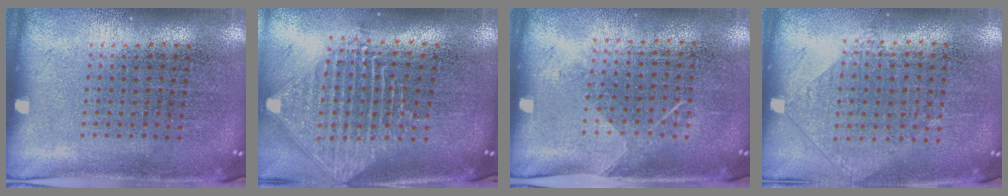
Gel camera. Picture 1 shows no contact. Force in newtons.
{"total": 2.4, "press": 1.9, "slide": 1.5}
{"total": 1.2, "press": 0.9, "slide": 0.8}
{"total": 0.9, "press": 0.9, "slide": 0.3}